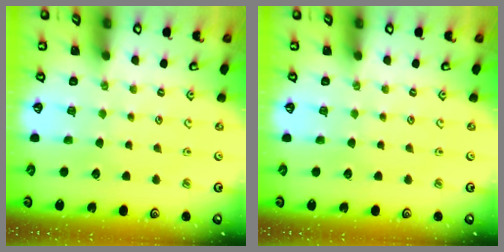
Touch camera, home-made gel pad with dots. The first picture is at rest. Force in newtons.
{"total": 0.0}